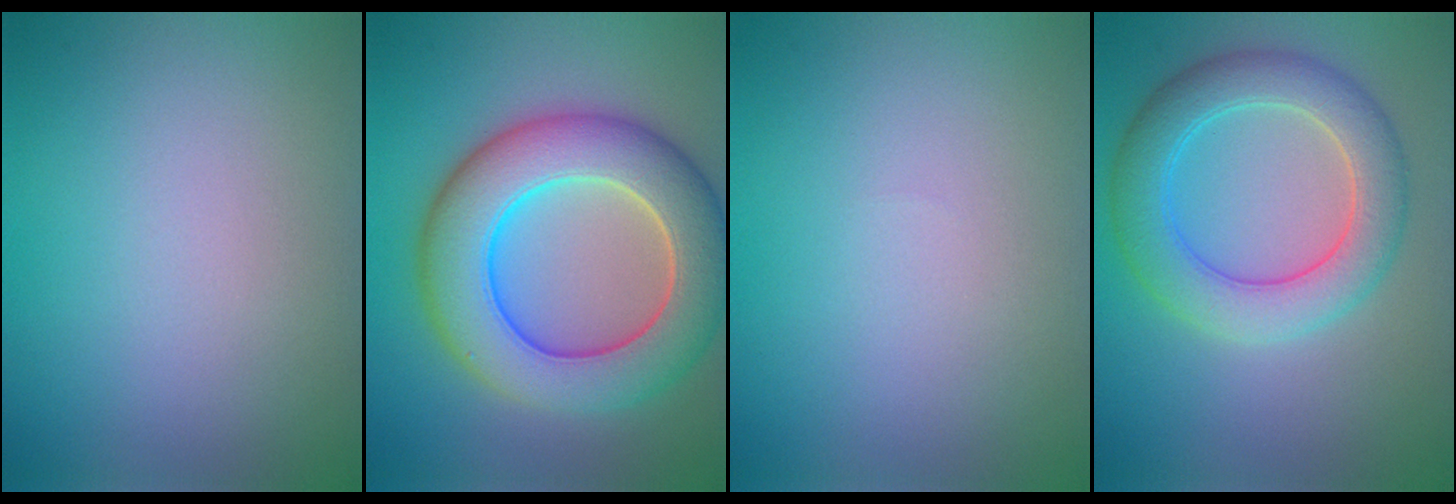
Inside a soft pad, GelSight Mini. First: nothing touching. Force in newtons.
{"total": 10.5, "press": 10.5, "slide": 0.6}
{"total": 0.0}
{"total": 5.8, "press": 5.8, "slide": 0.2}